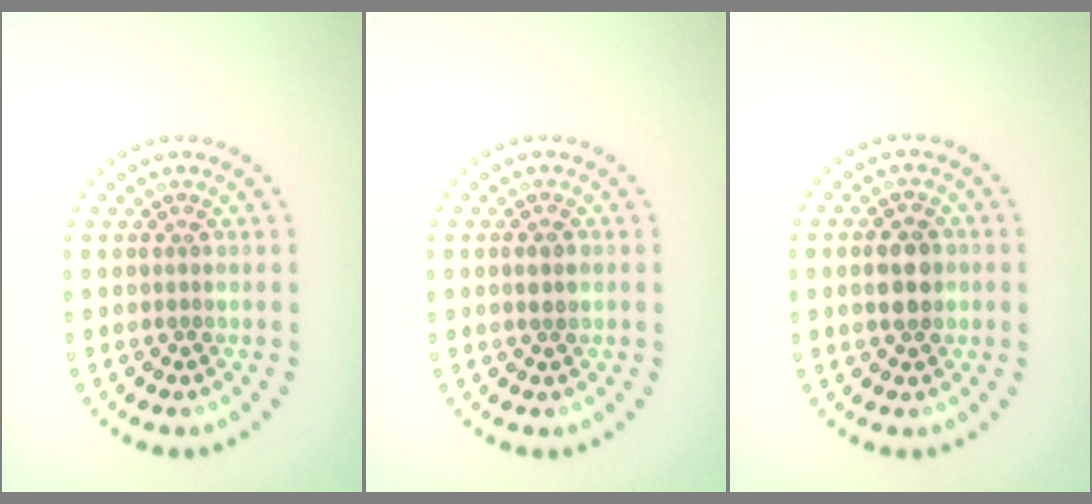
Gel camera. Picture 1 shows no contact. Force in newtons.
{"total": 1.3, "press": 1.3, "slide": 0.2}
{"total": 3.4, "press": 3.4, "slide": 0.1}